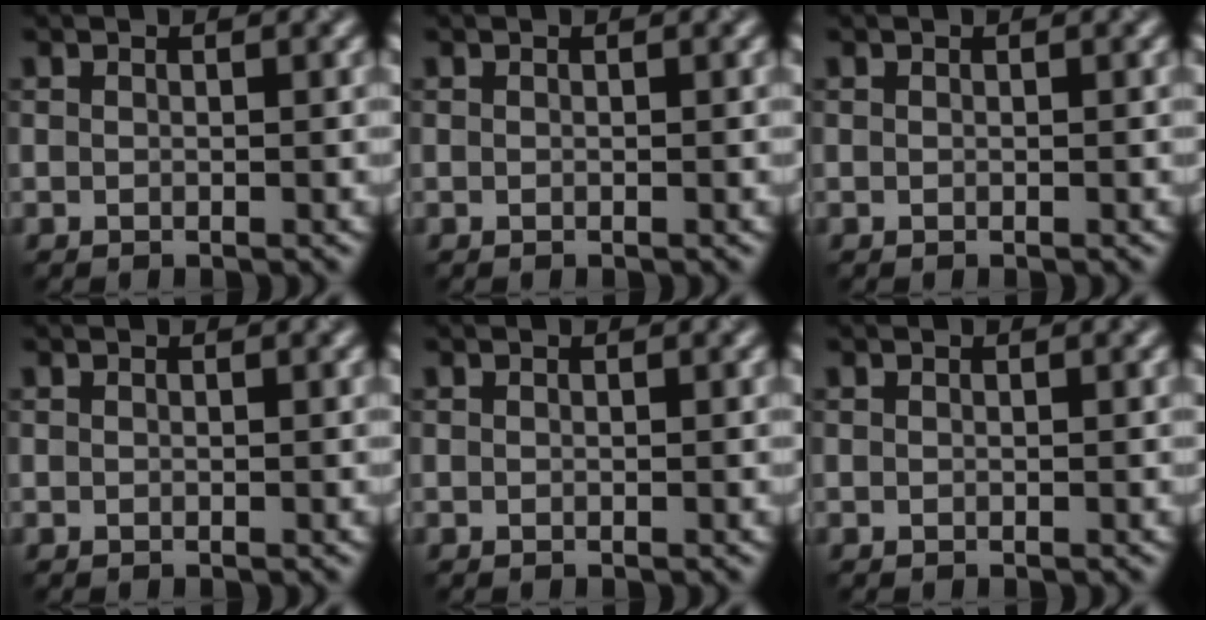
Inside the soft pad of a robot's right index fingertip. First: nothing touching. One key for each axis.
{"total": 0.0}
{"total": 0.0}
{"total": 0.0}
{"total": 0.0}
{"total": 0.0}